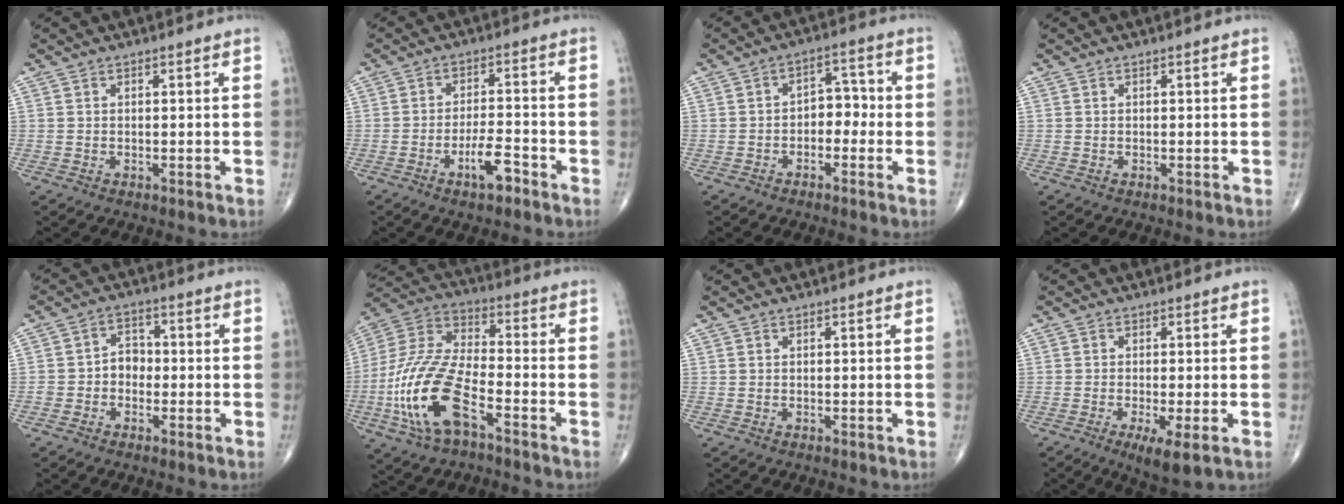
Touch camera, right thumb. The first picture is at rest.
{"total": 5.9, "force": [-3.4, 1.8, 4.4], "torque": [-0.076, 0.023, -0.056]}
{"total": 5.1, "force": [-1.3, 3.5, 3.5], "torque": [-0.026, 0.027, -0.032]}
{"total": 0.0}
{"total": 4.4, "force": [-1.0, 3.6, 2.3], "torque": [-0.014, 0.023, -0.028]}
{"total": 18.2, "force": [-7.2, 7.6, 14.9], "torque": [-0.323, 0.031, -0.136]}
{"total": 0.0}
{"total": 5.8, "force": [-2.3, 1.1, 5.2], "torque": [-0.092, -0.017, -0.040]}